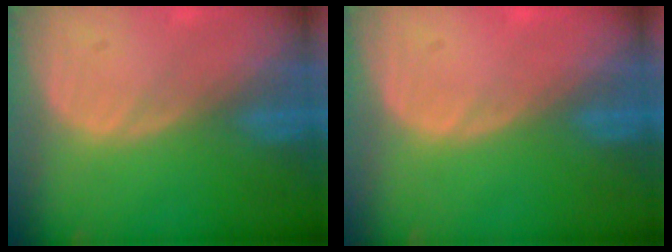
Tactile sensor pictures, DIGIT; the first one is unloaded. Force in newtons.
{"total": 0.0}